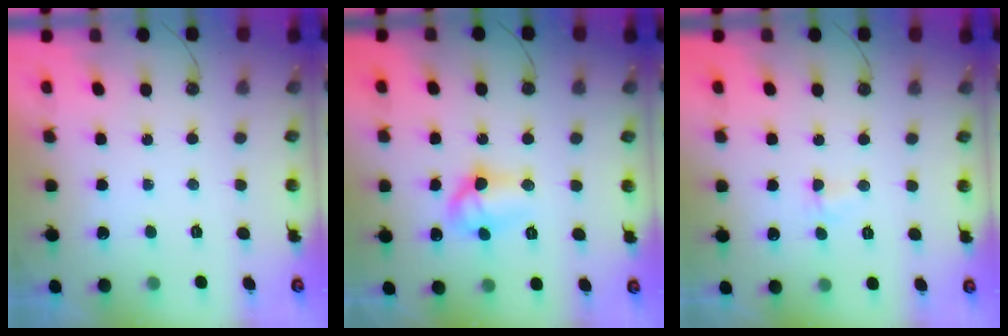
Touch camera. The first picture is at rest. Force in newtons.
{"total": 9.7, "press": 9.7, "slide": 1.1}
{"total": 2.8, "press": 2.8, "slide": 0.6}